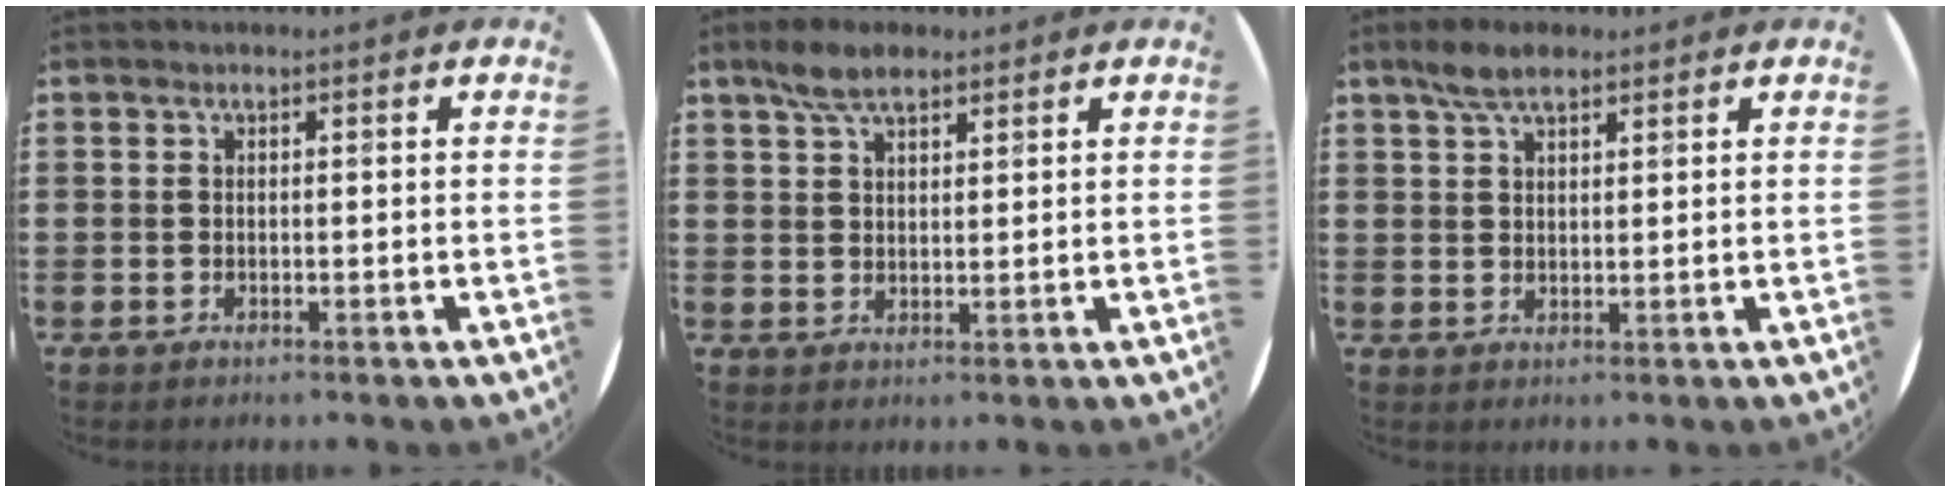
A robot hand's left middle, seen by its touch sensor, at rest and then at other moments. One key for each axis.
{"total": 4.7, "fx": 3.6, "fy": 1.8, "fz": 2.5, "tx": -0.047, "ty": 0.003, "tz": 0.065}
{"total": 4.1, "fx": 3.1, "fy": 1.5, "fz": 2.3, "tx": -0.043, "ty": 0.004, "tz": 0.055}